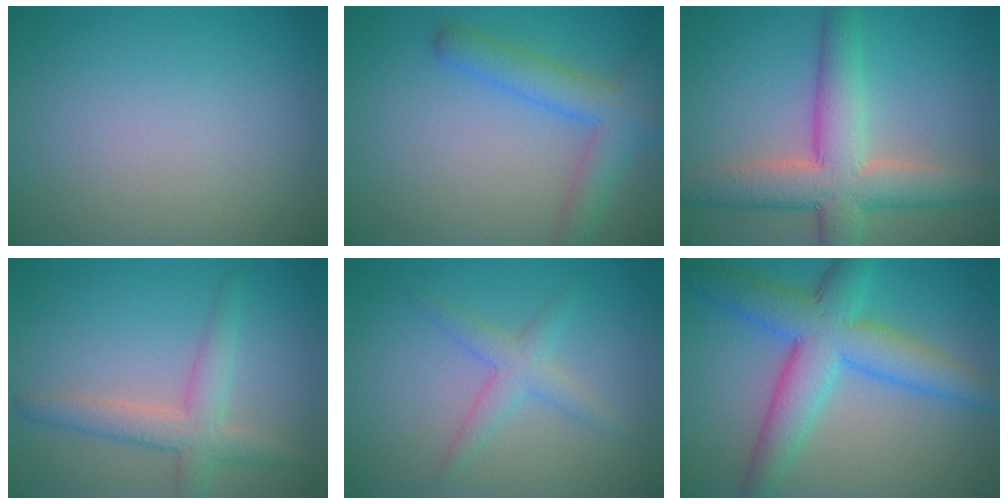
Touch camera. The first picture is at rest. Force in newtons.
{"total": 4.4, "press": 4.4, "slide": 0.2}
{"total": 7.4, "press": 7.4, "slide": 0.4}
{"total": 3.5, "press": 3.5, "slide": 0.1}
{"total": 2.4, "press": 2.4, "slide": 0.1}
{"total": 7.6, "press": 7.6, "slide": 0.1}